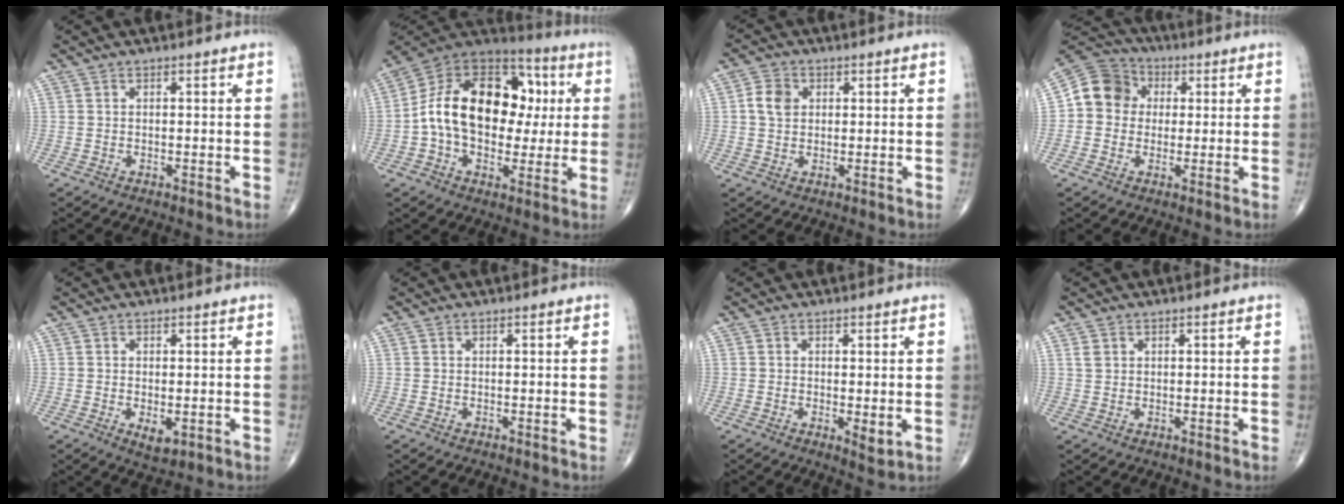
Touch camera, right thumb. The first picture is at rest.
{"total": 22.5, "force": [1.2, 15.2, 16.6], "torque": [-0.247, 0.035, 0.015]}
{"total": 4.4, "force": [0.8, 3.5, 2.5], "torque": [-0.041, 0.003, 0.012]}
{"total": 9.4, "force": [0.9, 8.5, 4.0], "torque": [-0.050, 0.021, 0.002]}
{"total": 3.0, "force": [-0.7, 1.4, 2.5], "torque": [-0.035, -0.007, -0.005]}
{"total": 0.0}
{"total": 2.5, "force": [-0.2, 0.8, 2.4], "torque": [-0.033, -0.009, -0.004]}
{"total": 1.5, "force": [0.7, 1.1, 0.7], "torque": [-0.010, 0.001, 0.014]}